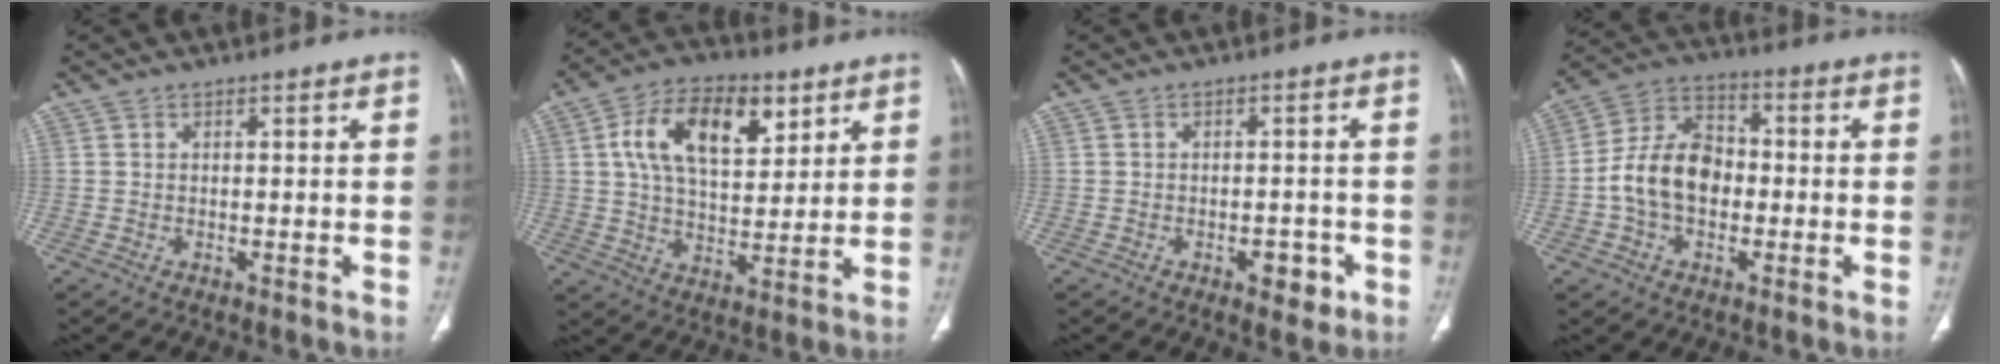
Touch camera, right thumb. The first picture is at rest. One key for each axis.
{"total": 16.3, "fx": 6.3, "fy": 9.0, "fz": 12.1, "tx": -0.177, "ty": -0.010, "tz": 0.107}
{"total": 4.2, "fx": -1.9, "fy": 2.4, "fz": 2.9, "tx": -0.022, "ty": 0.009, "tz": -0.020}
{"total": 12.3, "fx": -1.5, "fy": 8.7, "fz": 8.6, "tx": -0.145, "ty": 0.037, "tz": -0.037}